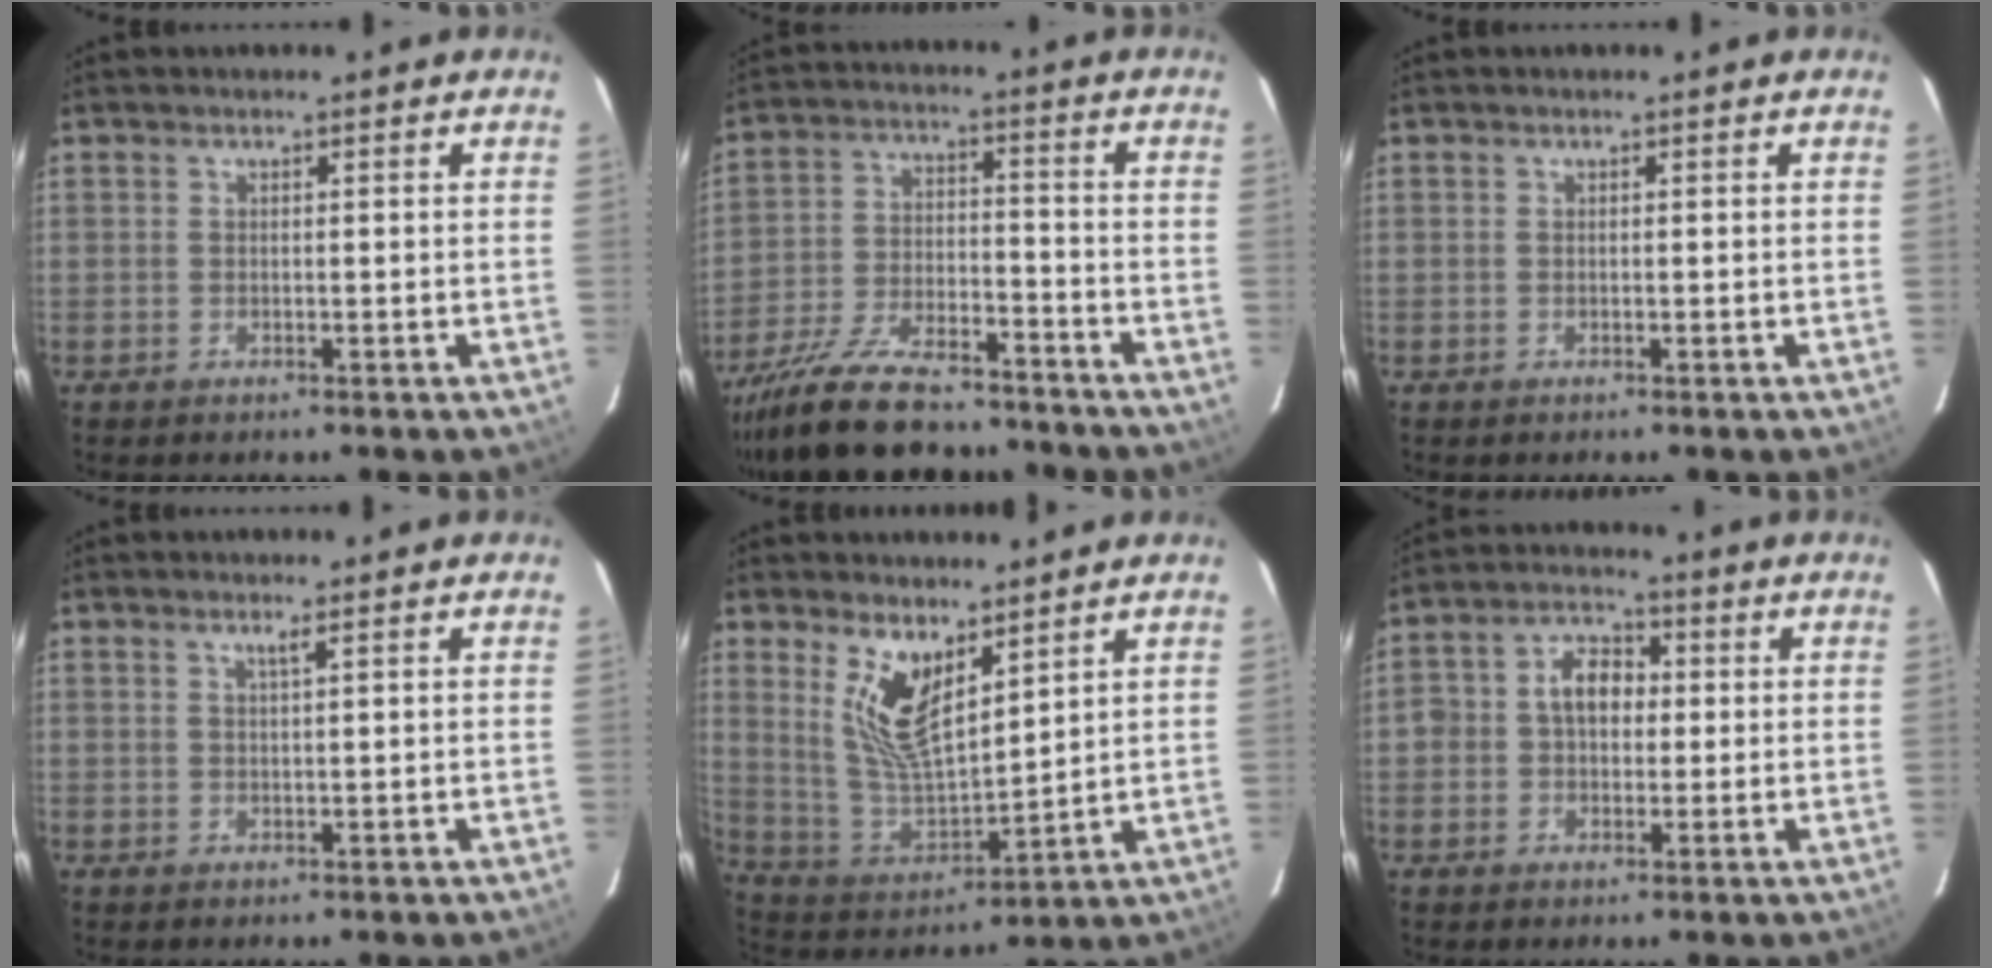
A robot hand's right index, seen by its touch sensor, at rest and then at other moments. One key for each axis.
{"total": 19.7, "fx": -16.5, "fy": 6.0, "fz": 9.1, "tx": -0.192, "ty": -0.028, "tz": -0.268}
{"total": 0.0}
{"total": 1.0, "fx": 0.6, "fy": -0.3, "fz": 0.8, "tx": -0.013, "ty": -0.002, "tz": 0.010}
{"total": 11.6, "fx": 6.7, "fy": 4.5, "fz": 8.3, "tx": -0.164, "ty": -0.008, "tz": 0.144}
{"total": 6.8, "fx": 0.2, "fy": 5.3, "fz": 4.2, "tx": -0.077, "ty": 0.027, "tz": 0.004}